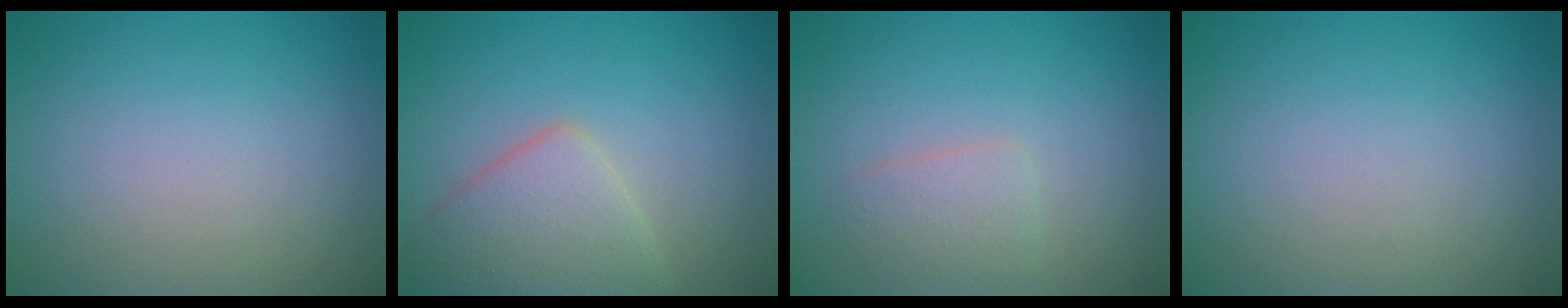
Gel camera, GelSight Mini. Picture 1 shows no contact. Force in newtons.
{"total": 4.4, "press": 4.4, "slide": 0.3}
{"total": 1.7, "press": 1.7, "slide": 0.1}
{"total": 0.0}